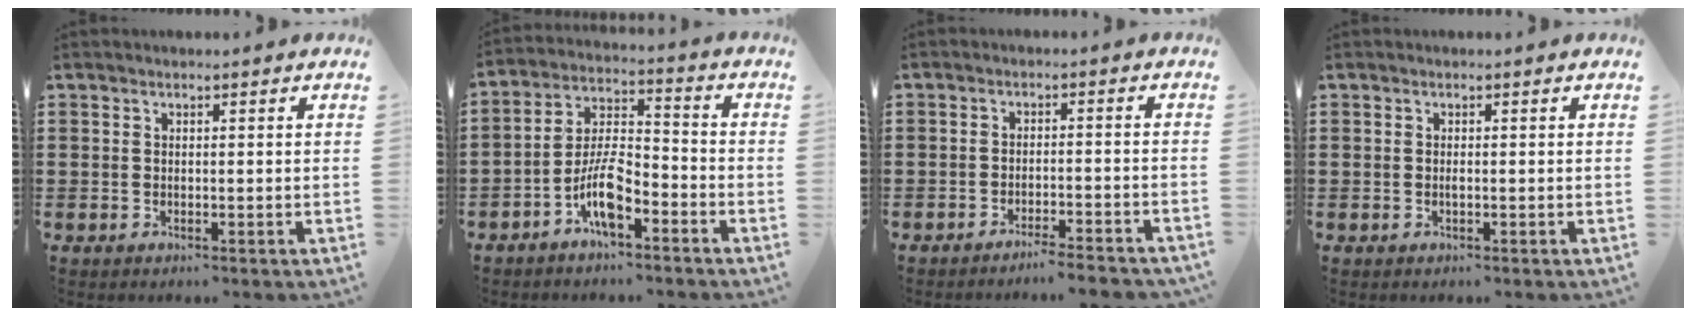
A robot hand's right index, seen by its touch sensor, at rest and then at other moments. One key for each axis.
{"total": 7.9, "fx": -4.6, "fy": 2.7, "fz": 5.8, "tx": -0.129, "ty": 0.004, "tz": -0.089}
{"total": 3.2, "fx": -3.0, "fy": -0.5, "fz": 0.9, "tx": -0.018, "ty": -0.005, "tz": -0.060}
{"total": 0.5, "fx": -0.1, "fy": 0.1, "fz": 0.5, "tx": -0.011, "ty": -0.003, "tz": -0.001}